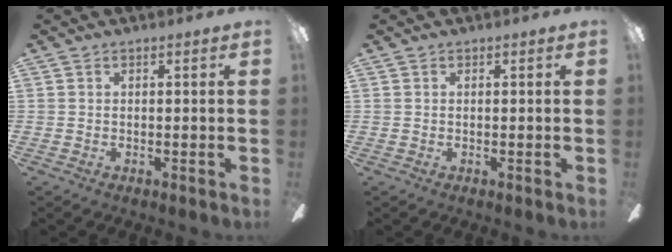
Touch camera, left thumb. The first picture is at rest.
{"total": 0.0}